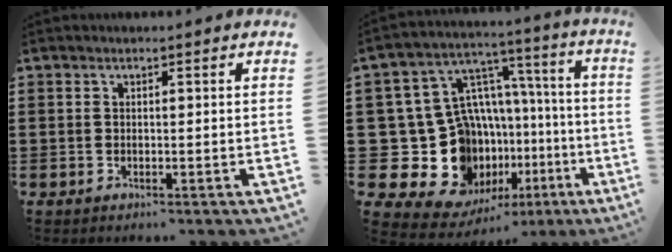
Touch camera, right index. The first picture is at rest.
{"total": 20.8, "force": [-4.8, 17.1, 10.8], "torque": [-0.257, -0.023, -0.037]}